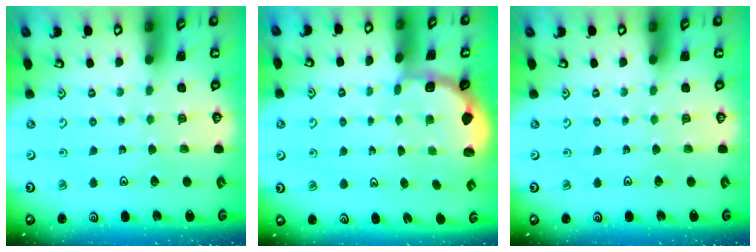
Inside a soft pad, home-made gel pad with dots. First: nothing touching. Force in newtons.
{"total": 1.9, "press": 1.8, "slide": 0.7}
{"total": 0.0}